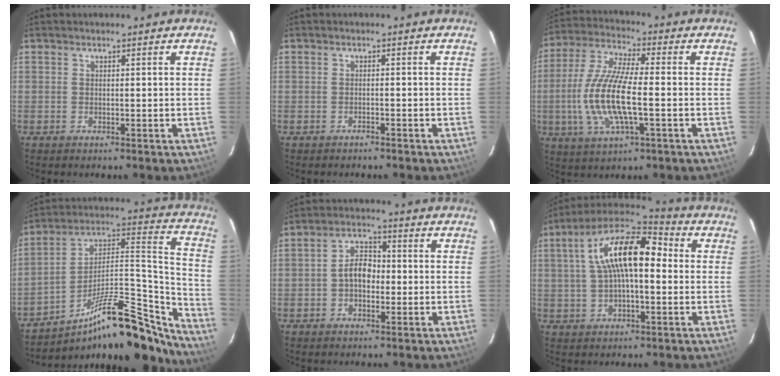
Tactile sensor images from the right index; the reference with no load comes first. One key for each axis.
{"total": 1.0, "fx": -1.0, "fy": 0.1, "fz": 0.2, "tx": -0.007, "ty": 0.003, "tz": -0.016}
{"total": 14.3, "fx": -2.4, "fy": 3.9, "fz": 13.6, "tx": -0.284, "ty": -0.003, "tz": -0.049}
{"total": 25.0, "fx": -20.2, "fy": 6.6, "fz": 13.3, "tx": -0.163, "ty": 0.040, "tz": -0.304}
{"total": 5.1, "fx": -1.0, "fy": 3.5, "fz": 3.7, "tx": -0.066, "ty": 0.019, "tz": -0.017}
{"total": 15.5, "fx": 2.0, "fy": 6.7, "fz": 13.8, "tx": -0.250, "ty": 0.031, "tz": 0.022}